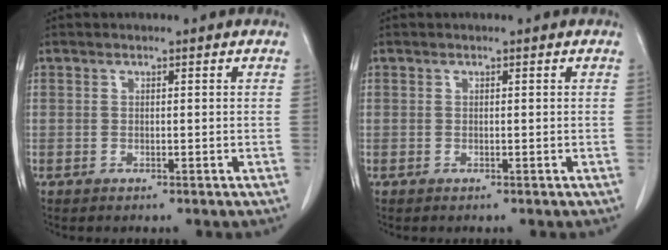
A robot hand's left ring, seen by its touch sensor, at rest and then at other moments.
{"total": 0.0}